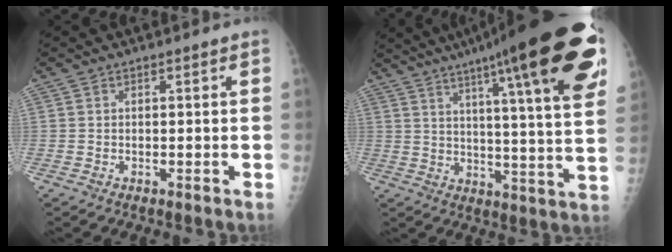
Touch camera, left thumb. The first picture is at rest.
{"total": 28.6, "force": [15.7, 4.4, 23.5], "torque": [-0.300, -0.023, 0.218]}